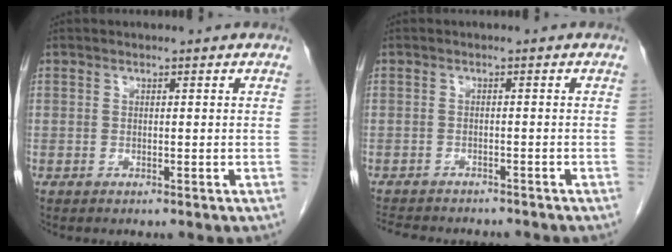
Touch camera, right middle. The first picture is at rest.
{"total": 9.5, "force": [-8.4, 2.7, 3.4], "torque": [-0.062, -0.004, -0.113]}